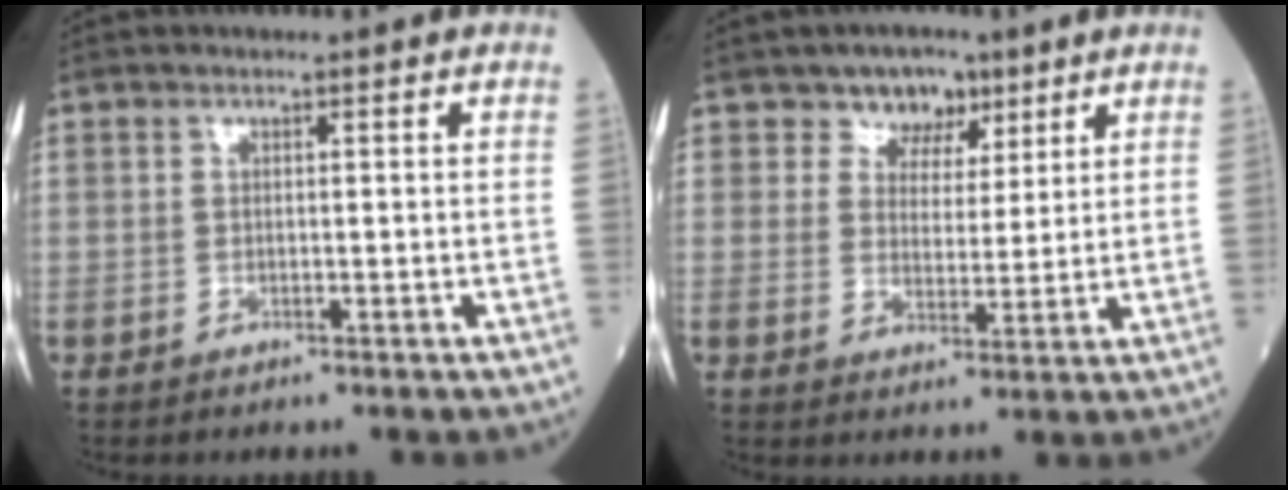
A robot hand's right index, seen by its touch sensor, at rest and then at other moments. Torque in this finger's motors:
{"motor_torque": [-0.01, 0.01, 0.03, 0.01]}